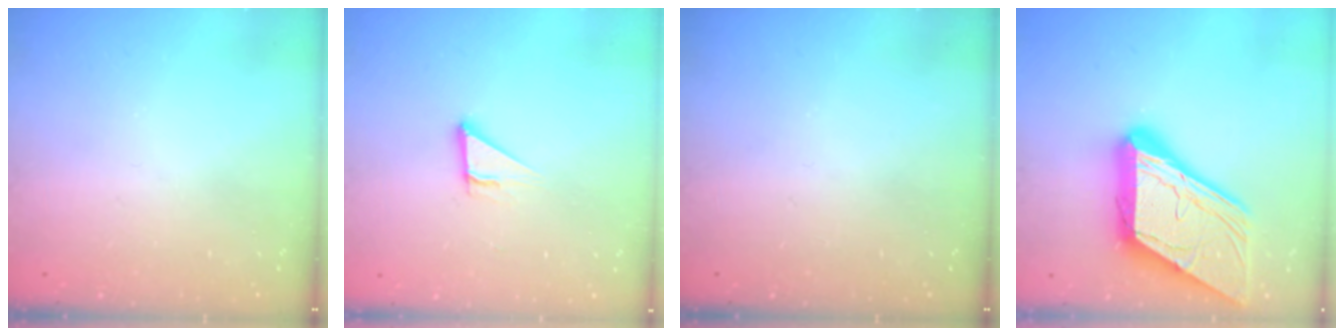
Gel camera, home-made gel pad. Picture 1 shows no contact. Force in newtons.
{"total": 3.8, "press": 3.8, "slide": 0.2}
{"total": 0.0}
{"total": 23.0, "press": 22.9, "slide": 2.4}